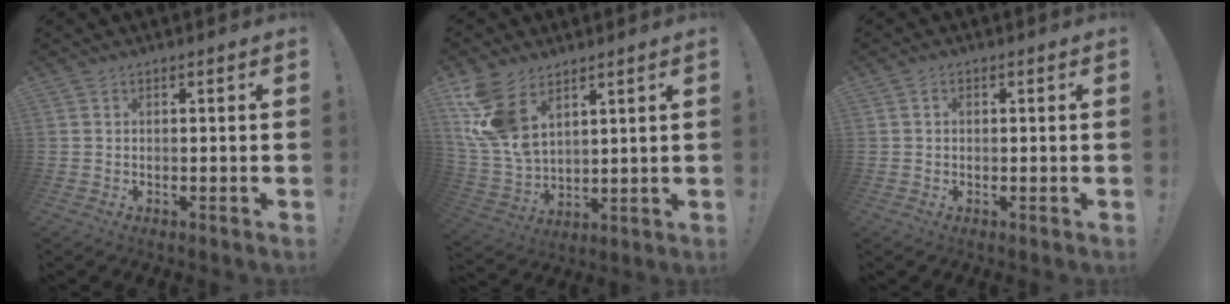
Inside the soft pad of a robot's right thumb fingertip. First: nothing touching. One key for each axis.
{"total": 13.5, "fx": 7.5, "fy": 7.8, "fz": 8.1, "tx": -0.184, "ty": -0.037, "tz": 0.147}
{"total": 0.8, "fx": -0.2, "fy": 0.6, "fz": 0.4, "tx": -0.013, "ty": 0.006, "tz": -0.002}